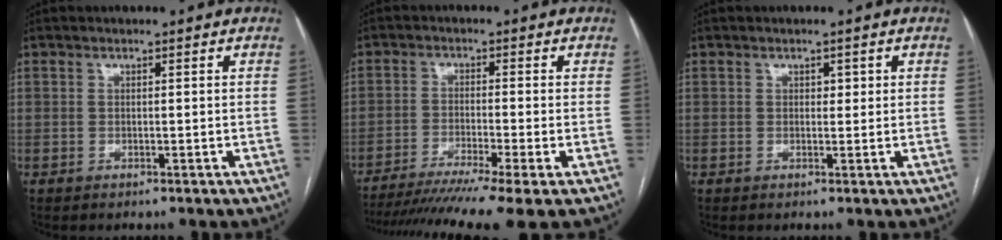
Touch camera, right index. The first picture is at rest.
{"total": 13.0, "force": [-10.0, -1.4, 8.2], "torque": [-0.131, -0.034, -0.158]}
{"total": 1.2, "force": [0.4, 0.8, 0.8], "torque": [-0.008, 0.003, 0.005]}